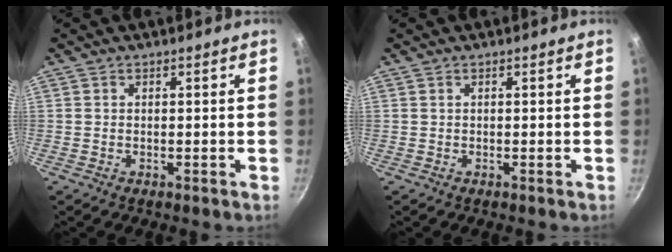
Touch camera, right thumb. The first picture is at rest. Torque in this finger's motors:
{"motor_torque": [0.00, 0.01, 0.04, -0.04, 0.00]}